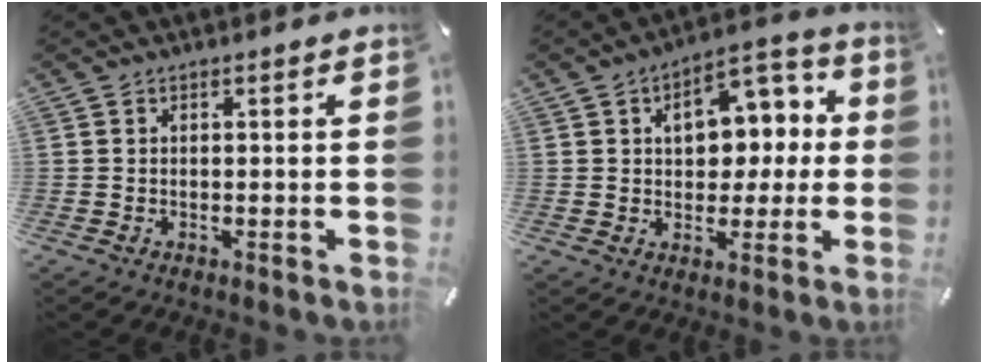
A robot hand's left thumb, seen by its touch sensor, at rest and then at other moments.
{"total": 11.9, "force": [2.2, 8.8, 7.7], "torque": [-0.097, -0.003, 0.036]}